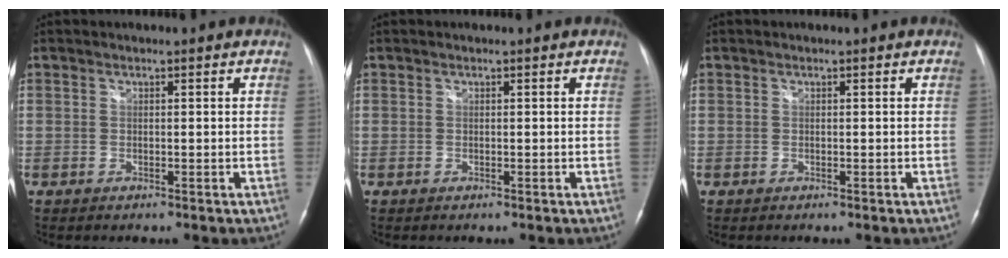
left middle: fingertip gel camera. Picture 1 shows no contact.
{"total": 0.0}
{"total": 0.0}